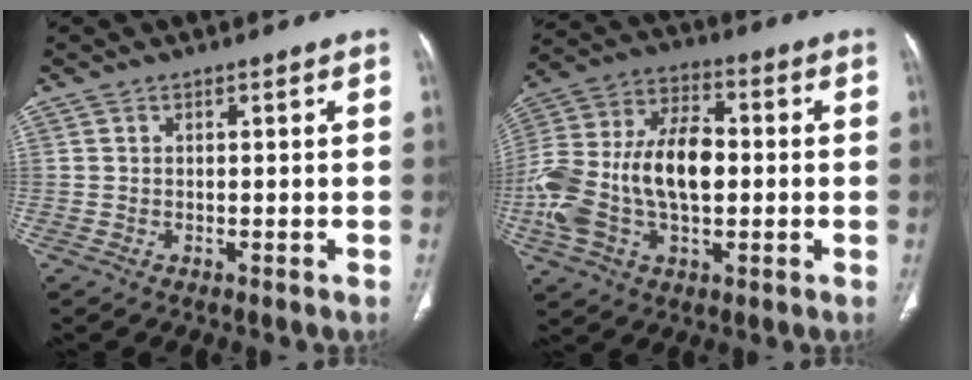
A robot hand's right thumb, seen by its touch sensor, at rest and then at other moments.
{"total": 21.1, "force": [-1.6, 12.2, 17.1], "torque": [-0.363, 0.026, -0.028]}